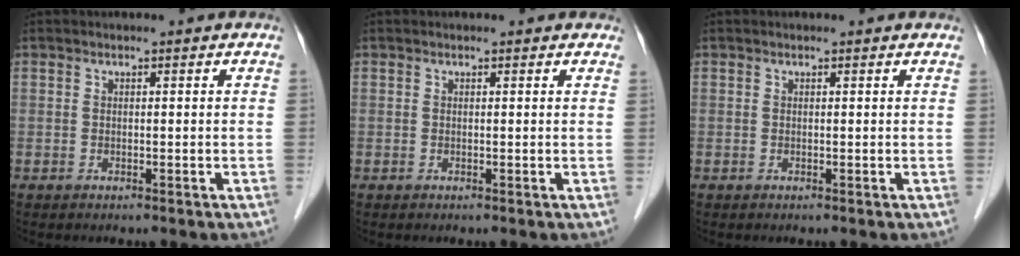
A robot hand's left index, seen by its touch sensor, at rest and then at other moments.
{"total": 2.0, "force": [1.8, 0.7, 0.6], "torque": [-0.011, 0.009, 0.010]}
{"total": 1.1, "force": [1.1, 0.2, 0.2], "torque": [-0.011, 0.006, 0.008]}